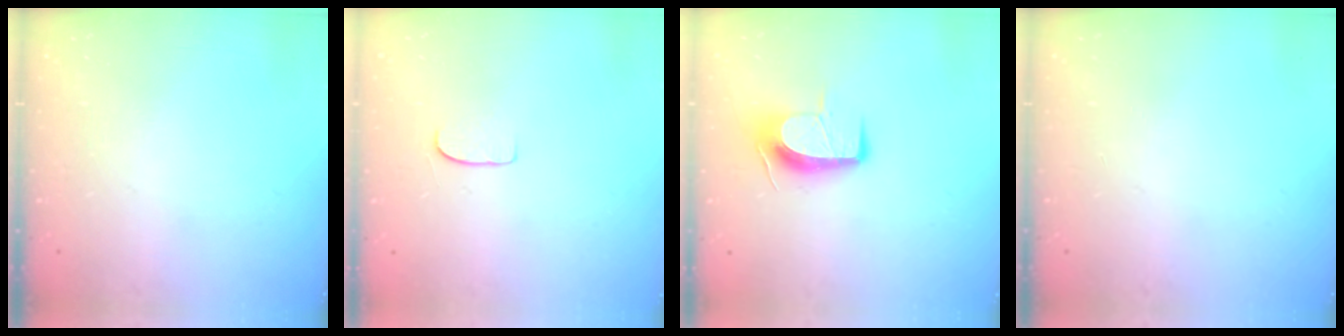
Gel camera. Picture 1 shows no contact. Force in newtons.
{"total": 4.8, "press": 4.7, "slide": 0.6}
{"total": 10.5, "press": 10.5, "slide": 0.9}
{"total": 0.0}